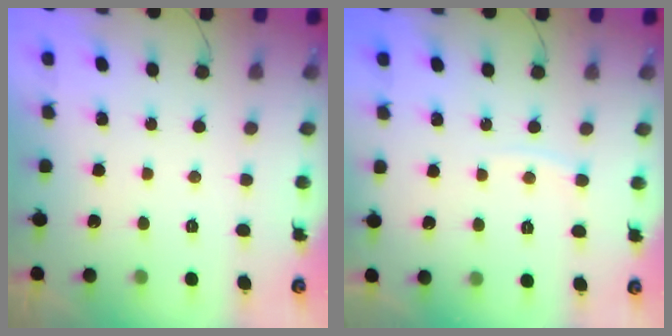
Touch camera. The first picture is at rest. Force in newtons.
{"total": 3.6, "press": 3.5, "slide": 0.5}